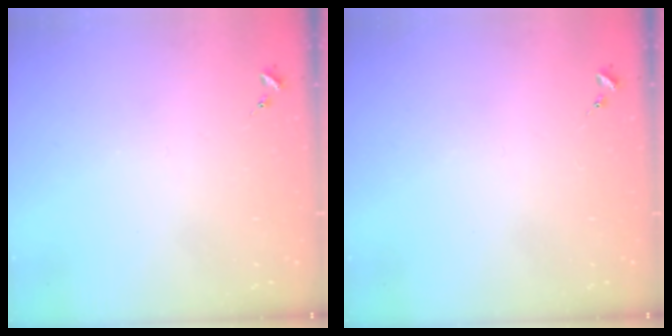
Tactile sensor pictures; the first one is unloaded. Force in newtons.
{"total": 0.0}